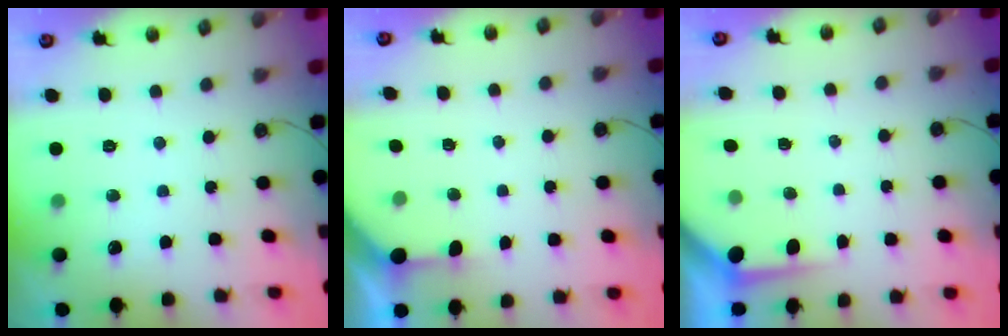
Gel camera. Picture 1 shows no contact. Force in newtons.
{"total": 2.8, "press": 2.8, "slide": 0.3}
{"total": 3.5, "press": 3.5, "slide": 0.4}